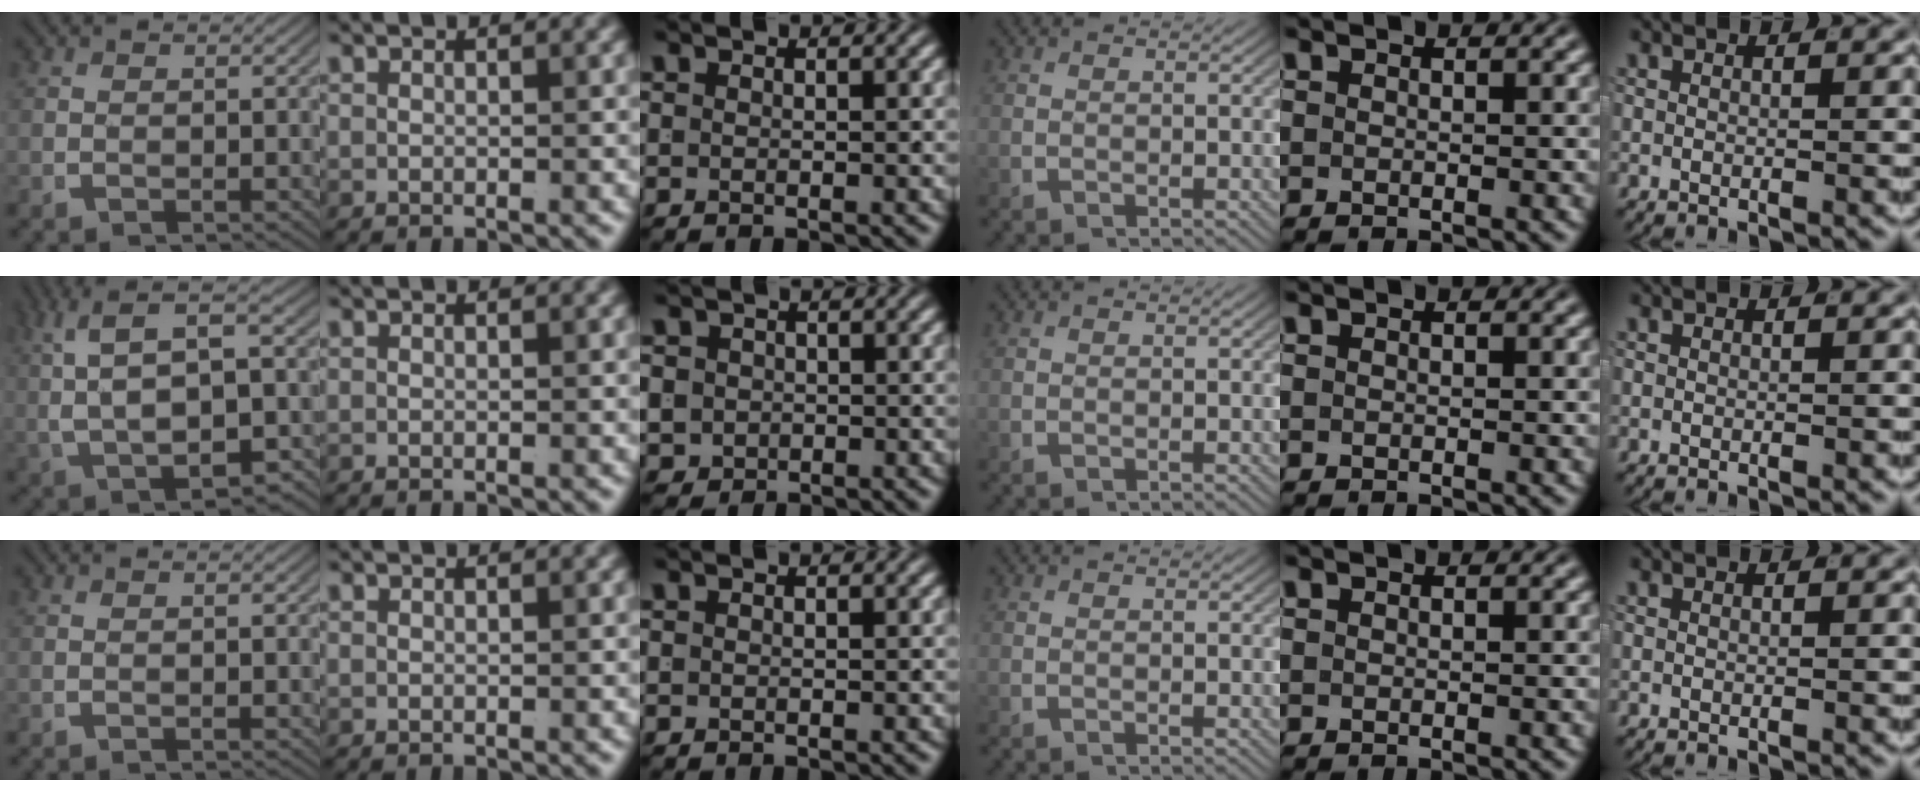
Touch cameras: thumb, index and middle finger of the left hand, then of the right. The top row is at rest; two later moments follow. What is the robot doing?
{"motion": "lift_and_place", "object": "shirt"}